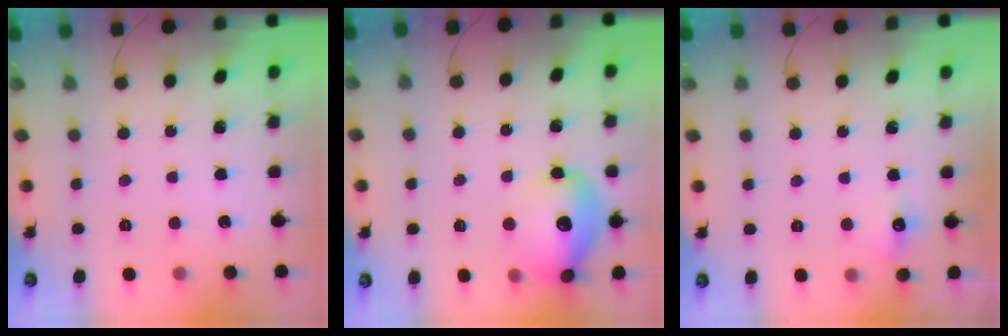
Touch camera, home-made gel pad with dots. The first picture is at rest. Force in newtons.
{"total": 14.5, "press": 14.5, "slide": 1.2}
{"total": 5.7, "press": 5.5, "slide": 1.7}